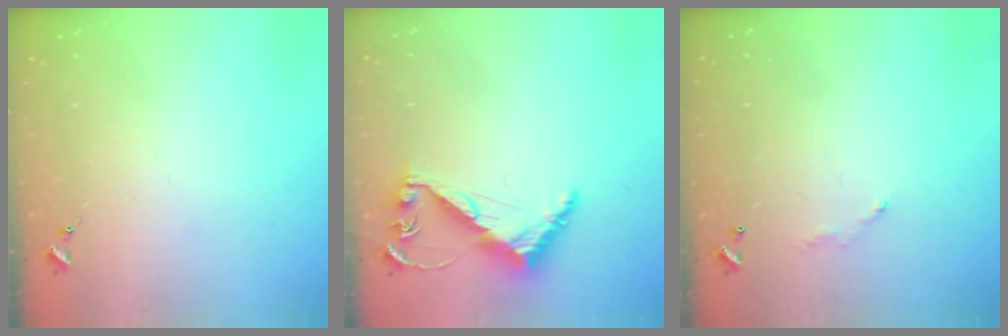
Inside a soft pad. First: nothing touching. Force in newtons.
{"total": 7.3, "press": 7.3, "slide": 0.6}
{"total": 4.0, "press": 4.0, "slide": 0.2}